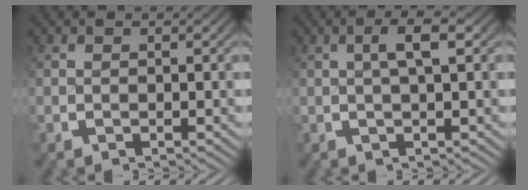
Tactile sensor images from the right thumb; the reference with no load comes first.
{"total": 2.9, "force": [1.2, 0.7, 2.5], "torque": [-0.037, 0.010, 0.015]}